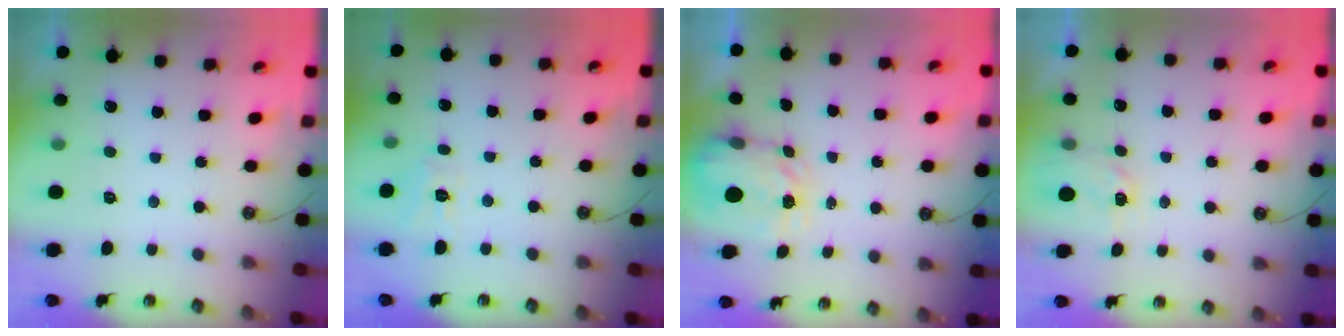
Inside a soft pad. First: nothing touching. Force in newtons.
{"total": 5.9, "press": 5.9, "slide": 0.4}
{"total": 3.6, "press": 3.5, "slide": 0.5}
{"total": 3.0, "press": 2.9, "slide": 0.5}